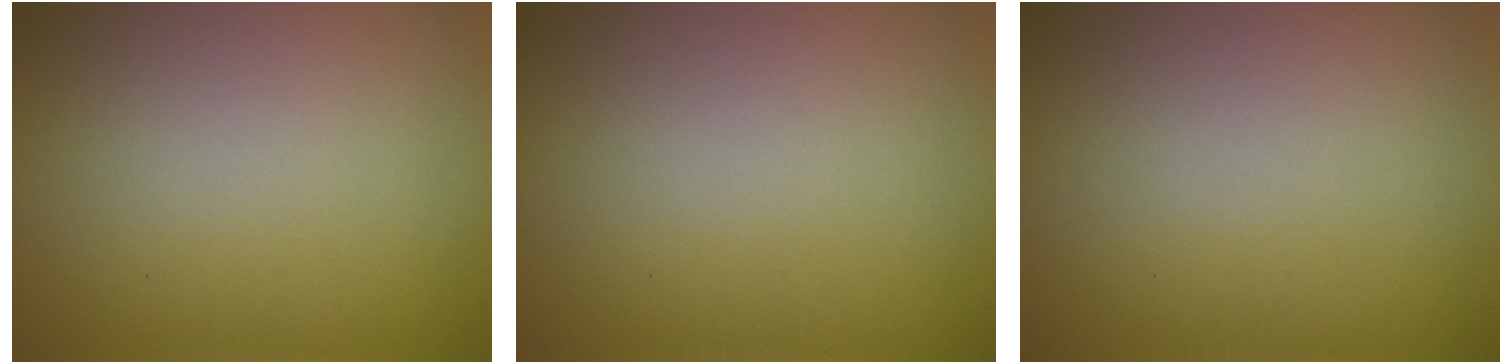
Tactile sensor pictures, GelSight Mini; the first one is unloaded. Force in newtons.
{"total": 0.0}
{"total": 0.0}